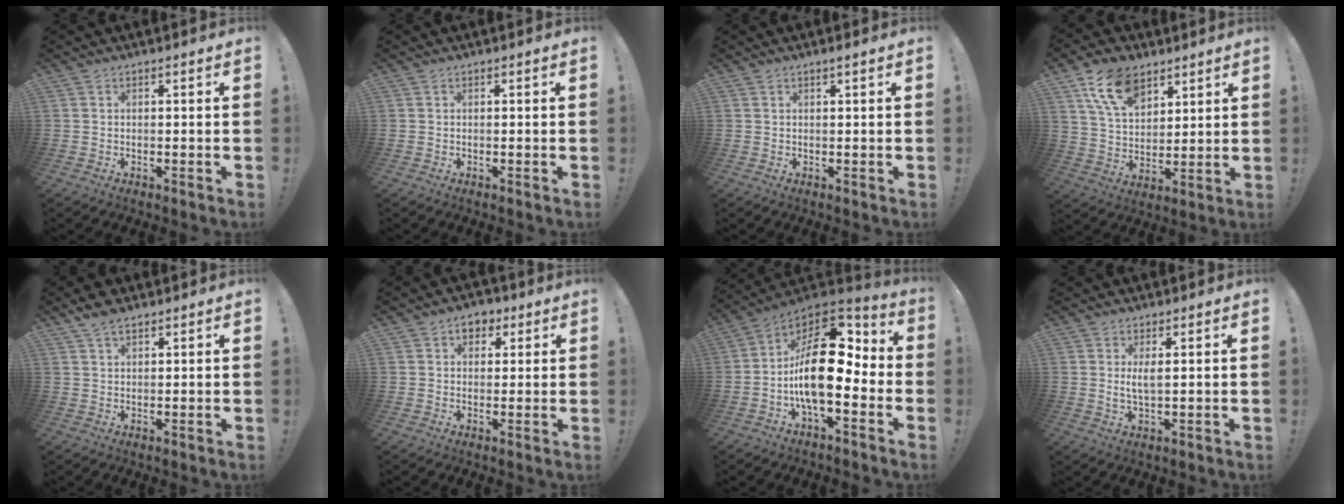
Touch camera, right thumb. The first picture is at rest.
{"total": 0.0}
{"total": 0.8, "force": [0.5, -0.2, 0.7], "torque": [-0.021, 0.005, 0.009]}
{"total": 13.8, "force": [8.4, 8.1, 7.4], "torque": [-0.136, -0.029, 0.161]}
{"total": 4.5, "force": [3.3, 1.9, 2.4], "torque": [-0.041, -0.010, 0.062]}
{"total": 5.0, "force": [2.0, 3.8, 2.4], "torque": [-0.026, -0.001, 0.034]}
{"total": 21.2, "force": [-1.5, 10.1, 18.5], "torque": [-0.322, 0.014, -0.023]}
{"total": 3.6, "force": [1.1, 0.9, 3.3], "torque": [-0.059, -0.006, 0.018]}